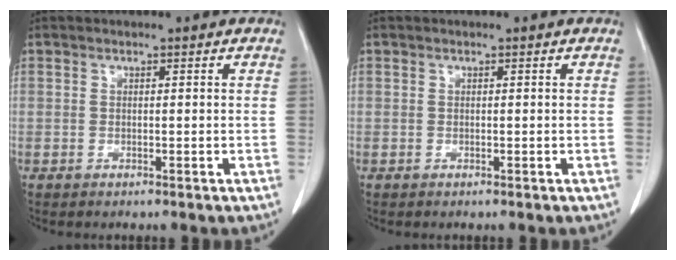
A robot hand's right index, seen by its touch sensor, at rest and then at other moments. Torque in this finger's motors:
{"motor_torque": [0.00, 0.00, 0.02, 0.00]}